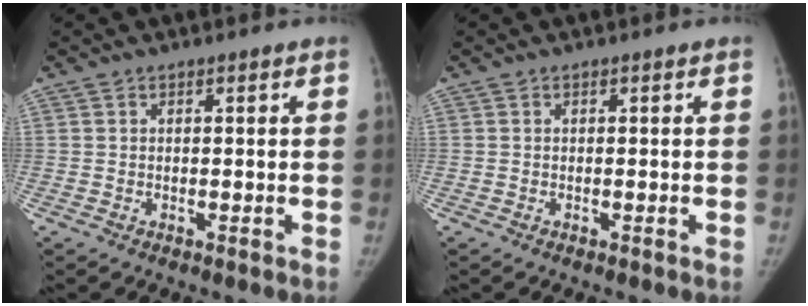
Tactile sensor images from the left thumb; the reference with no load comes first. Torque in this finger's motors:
{"motor_torque": [-0.10, -0.01, 0.05, 0.05, -0.04]}